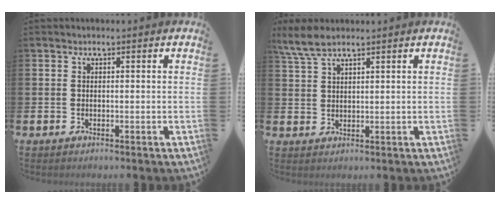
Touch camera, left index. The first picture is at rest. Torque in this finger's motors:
{"motor_torque": [0.04, -0.27, 0.48, 0.19]}